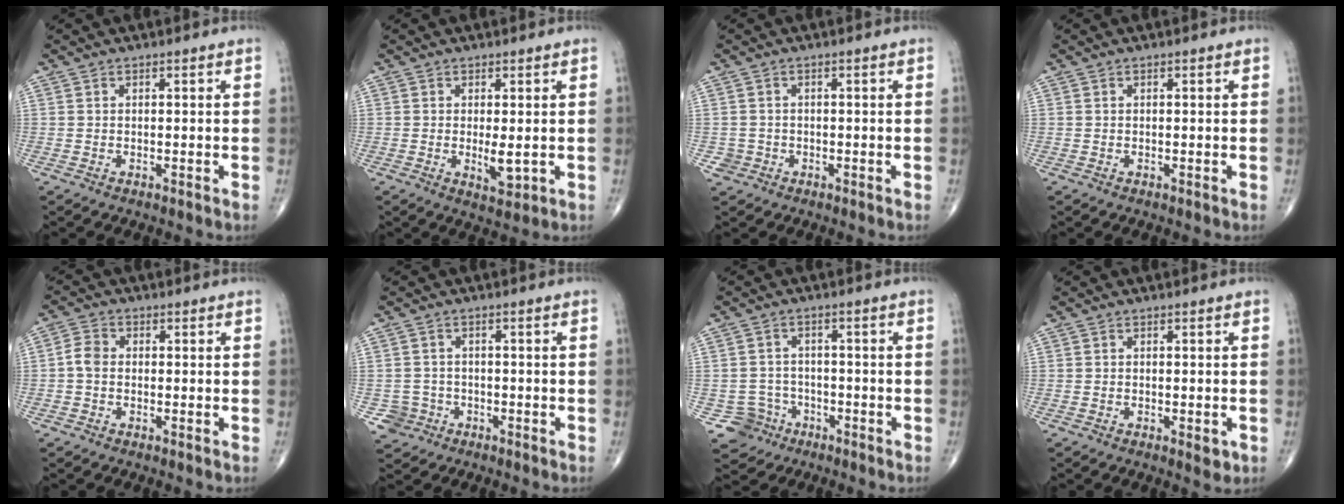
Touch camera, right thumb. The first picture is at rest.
{"total": 3.5, "force": [-0.2, 1.3, 3.3], "torque": [-0.049, -0.011, 0.003]}
{"total": 1.8, "force": [-0.7, 1.6, -0.1], "torque": [0.011, 0.007, -0.016]}
{"total": 0.0}
{"total": 3.2, "force": [-0.4, 2.4, 2.0], "torque": [-0.036, 0.010, -0.016]}
{"total": 3.7, "force": [-1.4, 3.4, -0.1], "torque": [0.020, 0.012, -0.026]}
{"total": 5.2, "force": [-2.6, 4.5, -0.1], "torque": [0.028, 0.021, -0.042]}
{"total": 2.0, "force": [-0.7, 0.9, 1.7], "torque": [-0.017, -0.002, -0.007]}